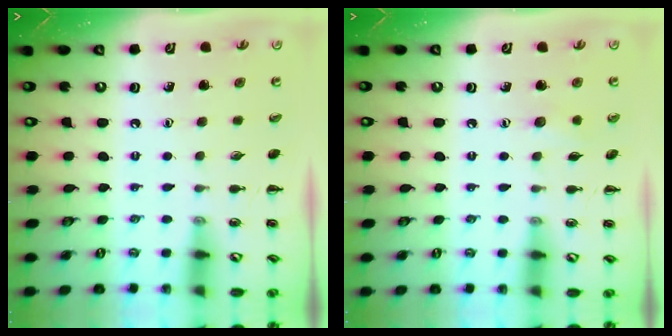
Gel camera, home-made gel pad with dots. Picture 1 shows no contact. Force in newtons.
{"total": 4.3, "press": 4.2, "slide": 1.0}